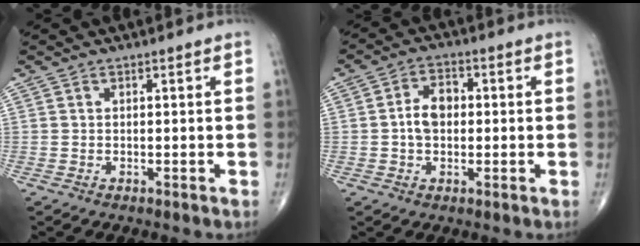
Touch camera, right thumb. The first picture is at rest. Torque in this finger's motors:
{"motor_torque": [-0.15, 0.45, -0.01, -0.08, 0.03]}